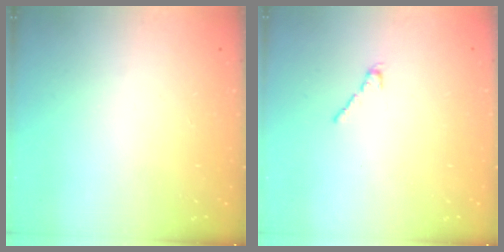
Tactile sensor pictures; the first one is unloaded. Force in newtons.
{"total": 2.5, "press": 2.4, "slide": 0.7}